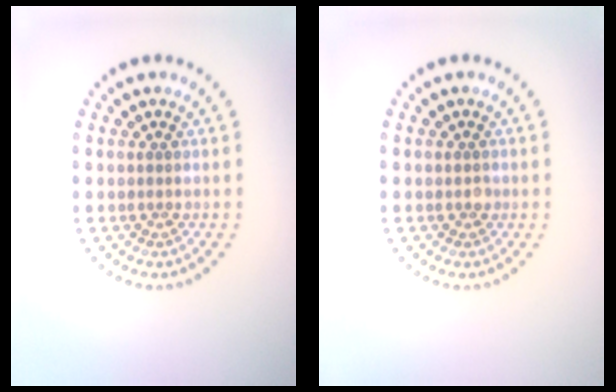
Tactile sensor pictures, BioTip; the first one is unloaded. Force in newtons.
{"total": 0.6, "press": 0.5, "slide": 0.3}